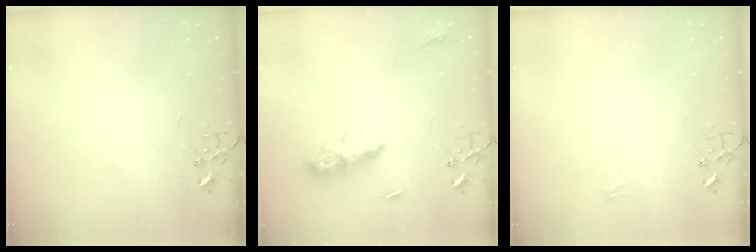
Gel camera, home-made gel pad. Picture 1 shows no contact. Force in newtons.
{"total": 8.7, "press": 8.7, "slide": 0.4}
{"total": 5.0, "press": 5.0, "slide": 0.7}